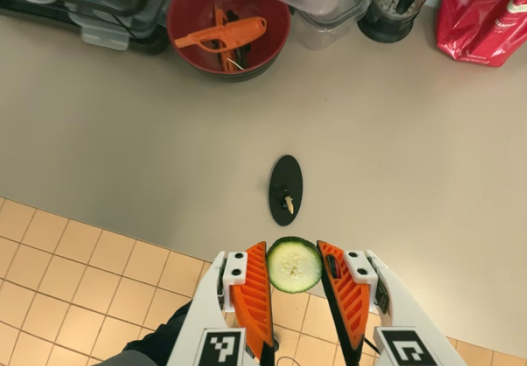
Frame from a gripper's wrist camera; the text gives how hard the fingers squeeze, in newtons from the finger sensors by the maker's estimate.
{"total": 8.0, "left": 7.3, "right": 8.7}